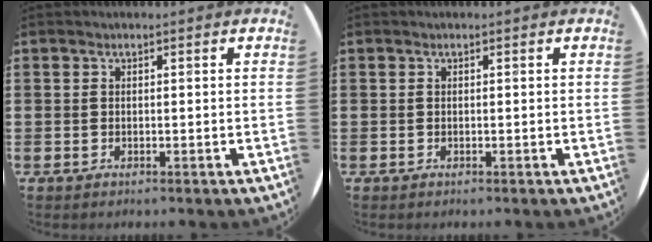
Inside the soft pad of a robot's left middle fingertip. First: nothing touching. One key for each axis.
{"total": 0.0}